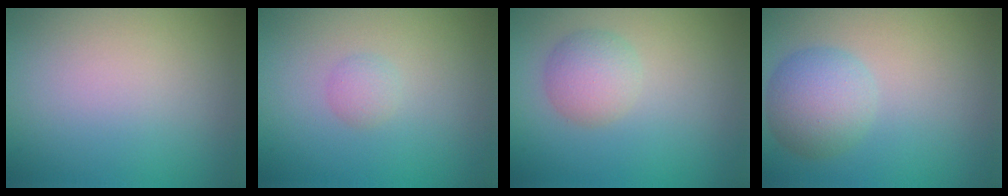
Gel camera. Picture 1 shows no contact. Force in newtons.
{"total": 1.0, "press": 1.0, "slide": 0.0}
{"total": 2.7, "press": 2.7, "slide": 0.0}
{"total": 4.2, "press": 4.2, "slide": 0.1}